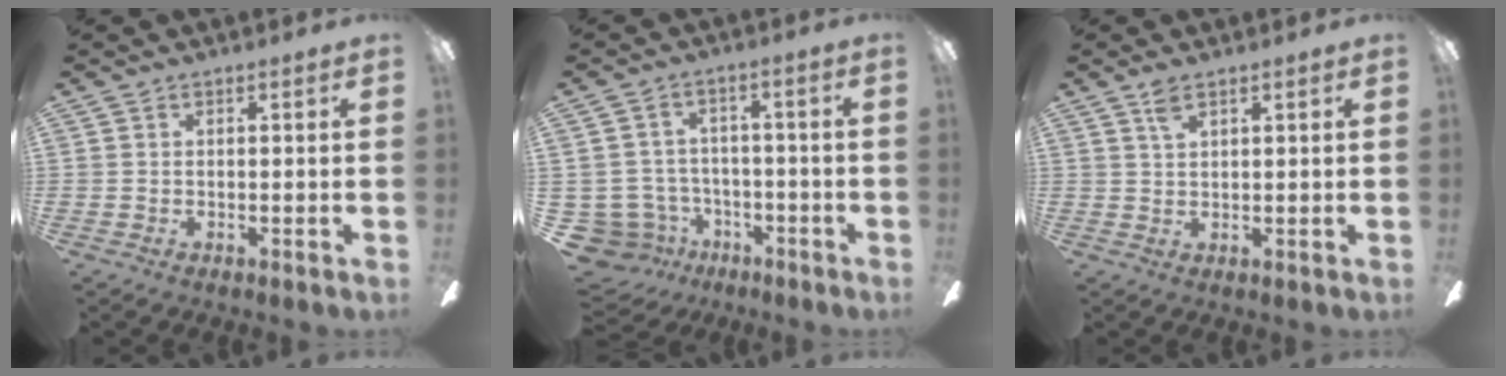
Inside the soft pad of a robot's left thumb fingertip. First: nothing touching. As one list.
[{"total": 8.1, "force": [-3.6, 7.0, 2.0], "torque": [-0.078, 0.019, -0.061]}, {"total": 2.8, "force": [1.8, 1.0, 1.9], "torque": [-0.044, 0.002, 0.033]}]